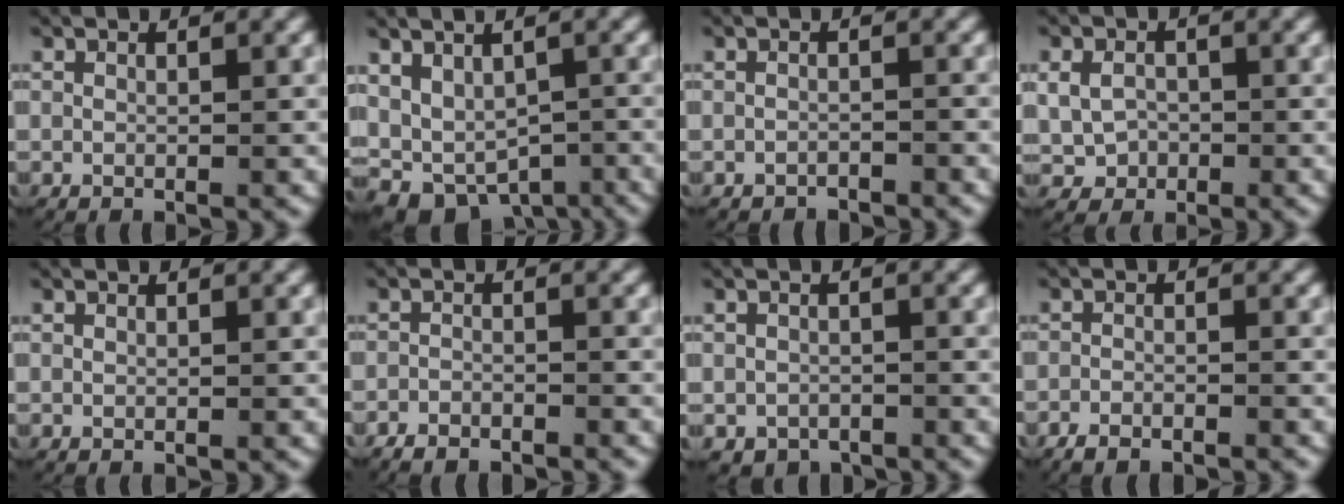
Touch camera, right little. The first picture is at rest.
{"total": 9.5, "force": [-5.1, 6.8, 4.2], "torque": [-0.091, -0.052, -0.070]}
{"total": 1.6, "force": [-1.5, 0.2, 0.0], "torque": [0.006, -0.003, -0.027]}
{"total": 3.3, "force": [-0.4, 3.0, 1.4], "torque": [-0.032, -0.018, 0.004]}
{"total": 0.0}
{"total": 2.5, "force": [-2.4, 0.8, 0.3], "torque": [-0.007, -0.006, -0.044]}
{"total": 3.4, "force": [-2.4, 2.4, 0.4], "torque": [-0.001, -0.013, -0.036]}
{"total": 2.6, "force": [-2.4, 0.9, 0.6], "torque": [-0.014, -0.006, -0.043]}